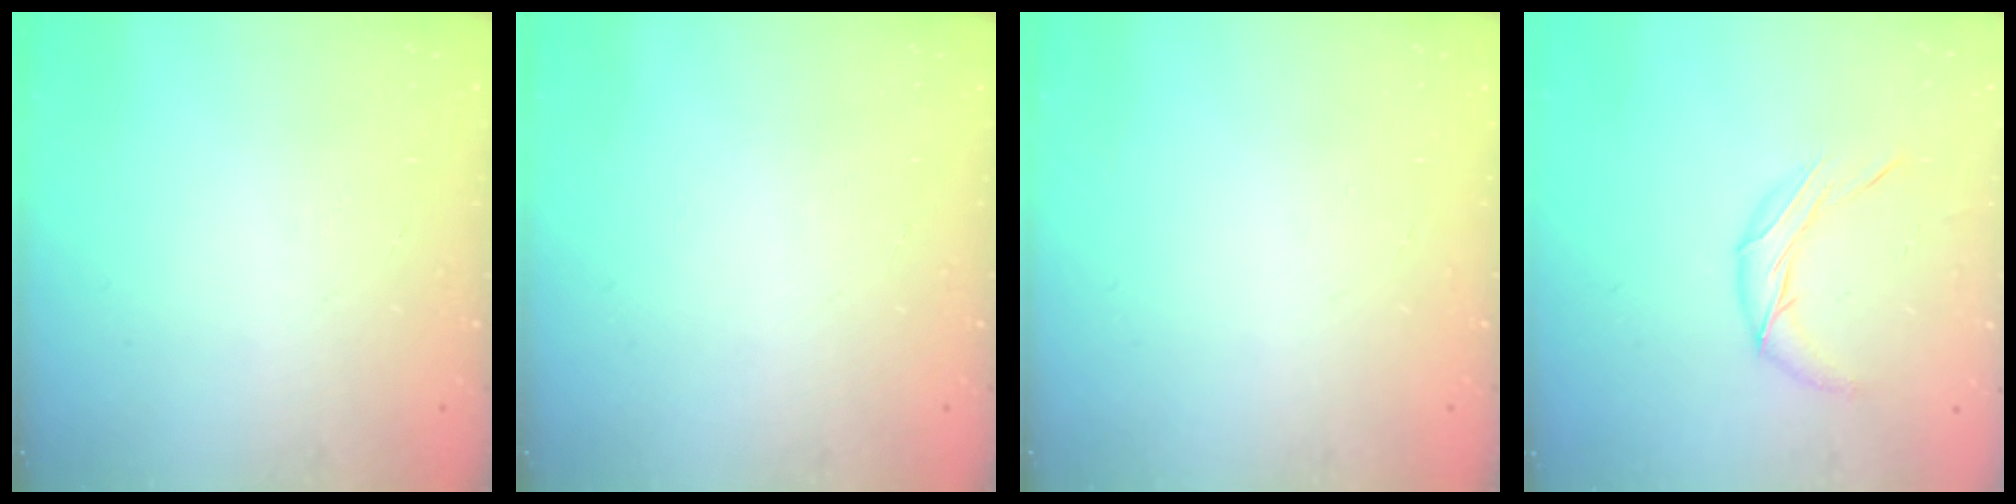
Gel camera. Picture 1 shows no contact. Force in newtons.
{"total": 0.0}
{"total": 0.0}
{"total": 8.4, "press": 8.4, "slide": 0.3}